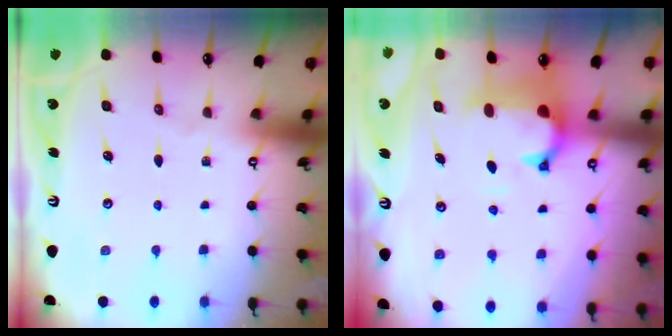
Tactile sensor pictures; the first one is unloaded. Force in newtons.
{"total": 1.2, "press": 0.2, "slide": 1.2}